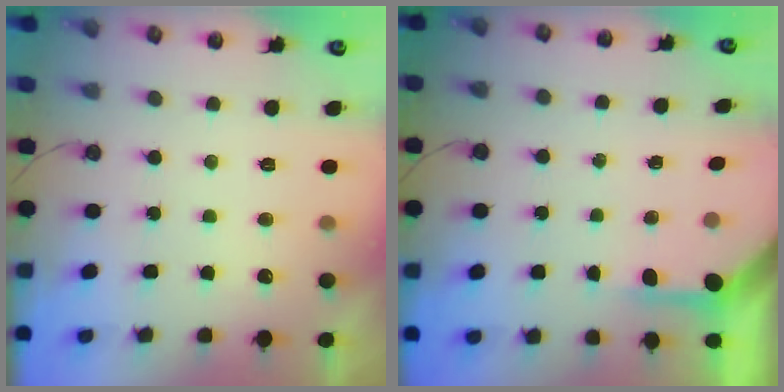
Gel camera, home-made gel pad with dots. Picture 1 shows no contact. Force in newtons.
{"total": 3.9, "press": 3.8, "slide": 0.3}